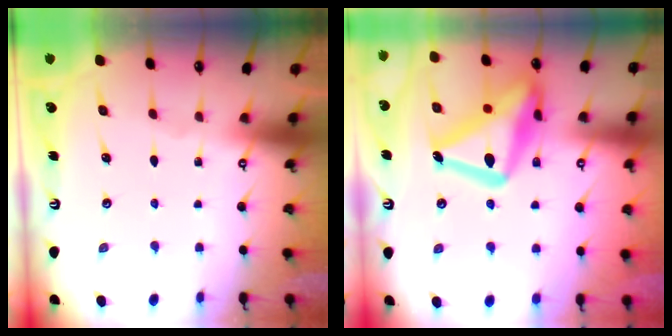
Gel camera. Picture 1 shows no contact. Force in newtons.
{"total": 21.3, "press": 21.3, "slide": 1.7}